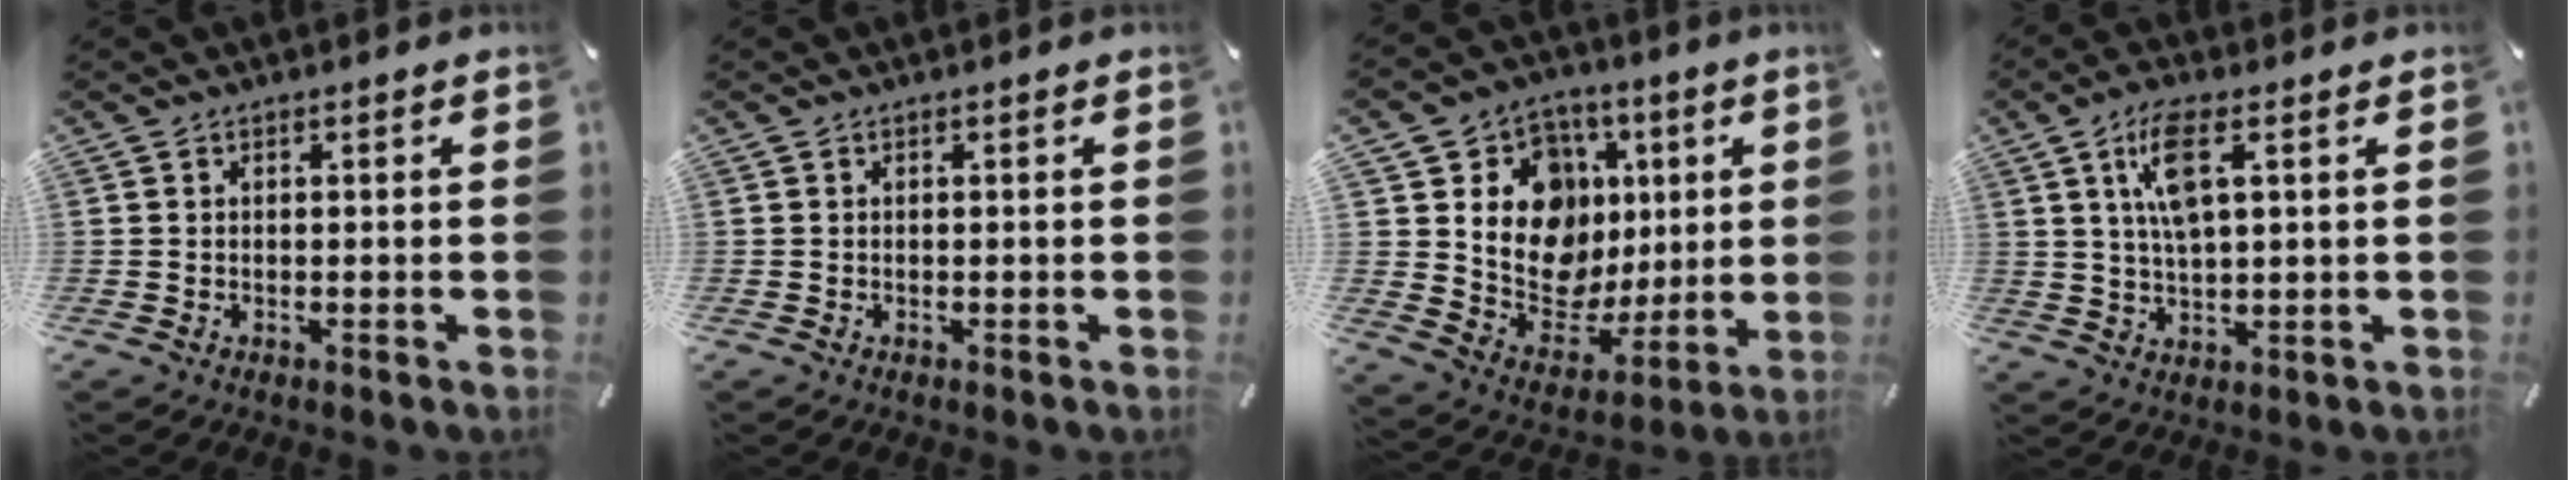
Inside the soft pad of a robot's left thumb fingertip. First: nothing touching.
{"total": 0.0}
{"total": 15.1, "force": [3.0, 13.4, 6.1], "torque": [-0.077, -0.028, 0.072]}
{"total": 8.8, "force": [3.3, 3.3, 7.4], "torque": [-0.150, 0.001, 0.054]}